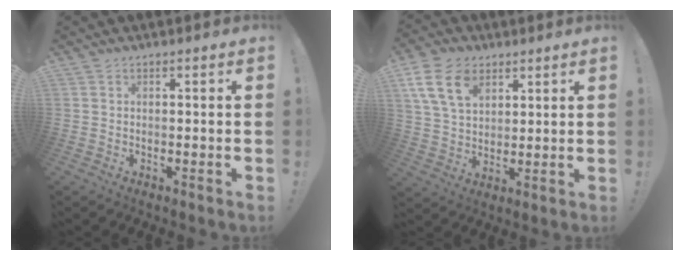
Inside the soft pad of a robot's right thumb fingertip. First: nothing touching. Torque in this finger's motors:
{"motor_torque": [0.92, 1.39, 0.11, 0.11, 0.12]}